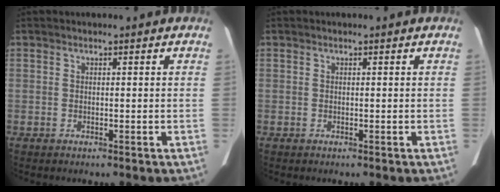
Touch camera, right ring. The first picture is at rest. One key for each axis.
{"total": 0.0}